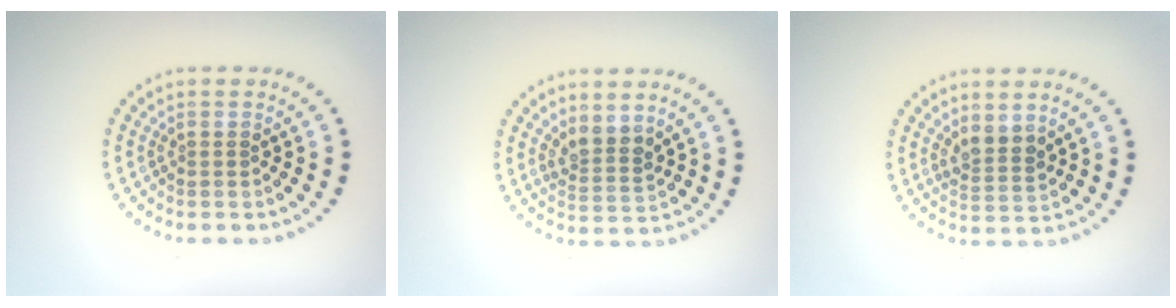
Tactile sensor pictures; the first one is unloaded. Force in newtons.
{"total": 2.3, "press": 1.8, "slide": 1.4}
{"total": 2.2, "press": 1.9, "slide": 1.2}